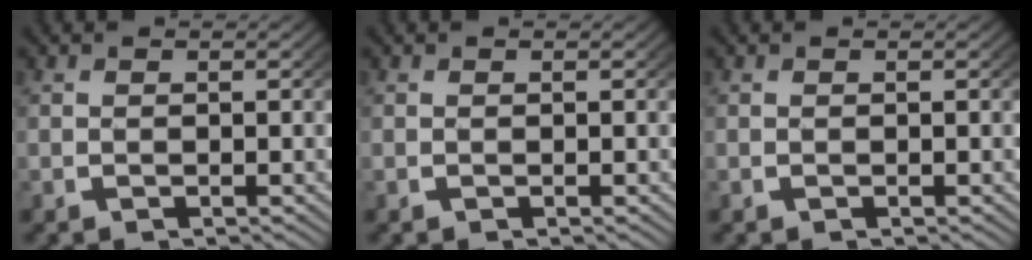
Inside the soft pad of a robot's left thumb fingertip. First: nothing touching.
{"total": 0.0}
{"total": 0.0}